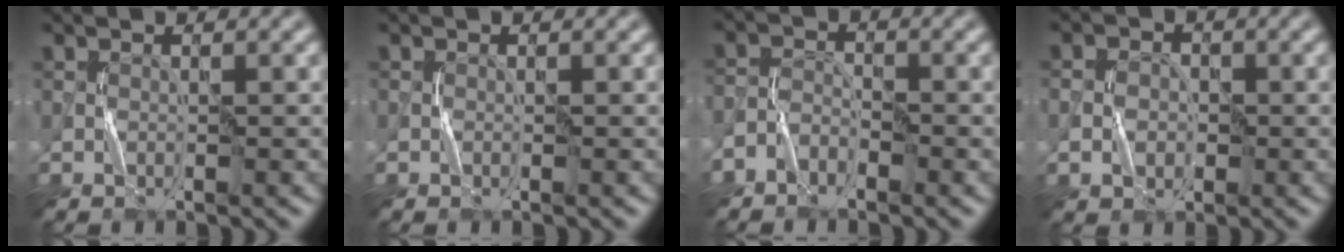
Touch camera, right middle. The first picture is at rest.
{"total": 0.0}
{"total": 2.0, "force": [-1.6, 1.0, 0.5], "torque": [-0.010, 0.008, -0.040]}
{"total": 2.4, "force": [-0.5, 2.0, 1.3], "torque": [-0.016, 0.001, -0.013]}